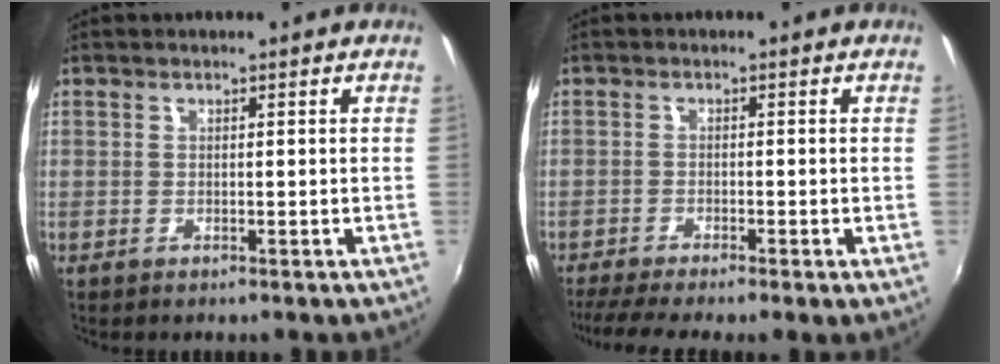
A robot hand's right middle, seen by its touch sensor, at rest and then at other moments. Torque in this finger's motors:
{"motor_torque": [0.92, -1.21, 0.21, 0.12]}